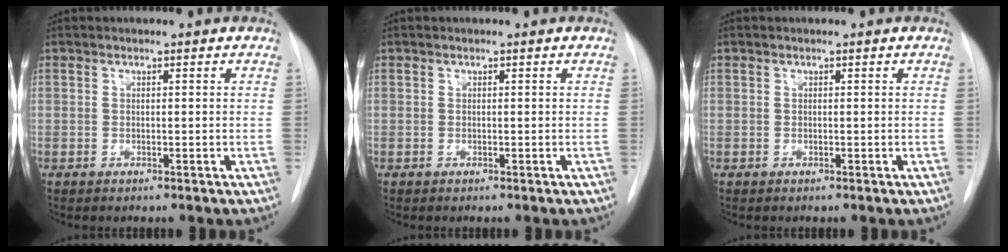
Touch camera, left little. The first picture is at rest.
{"total": 0.0}
{"total": 0.0}